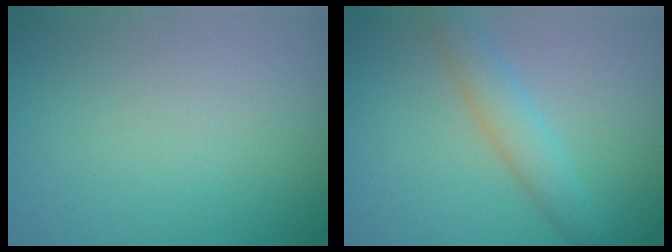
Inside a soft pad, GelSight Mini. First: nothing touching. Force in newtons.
{"total": 3.2, "press": 3.2, "slide": 0.1}